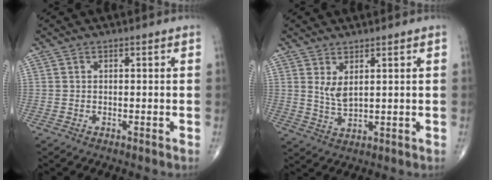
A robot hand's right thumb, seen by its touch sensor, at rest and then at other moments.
{"total": 3.9, "force": [1.7, 1.4, 3.1], "torque": [-0.058, -0.020, 0.040]}